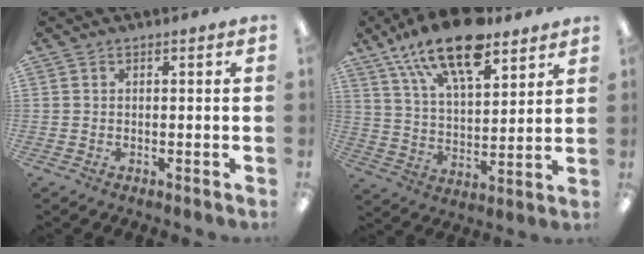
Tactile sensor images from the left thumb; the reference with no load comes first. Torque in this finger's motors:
{"motor_torque": [0.43, 0.54, 1.67, -1.11, 0.35]}